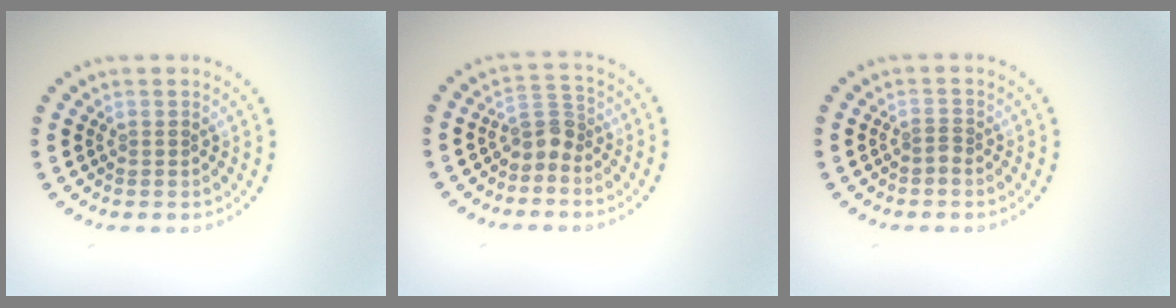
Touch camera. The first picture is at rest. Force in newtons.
{"total": 2.2, "press": 1.7, "slide": 1.5}
{"total": 0.6, "press": 0.3, "slide": 0.5}